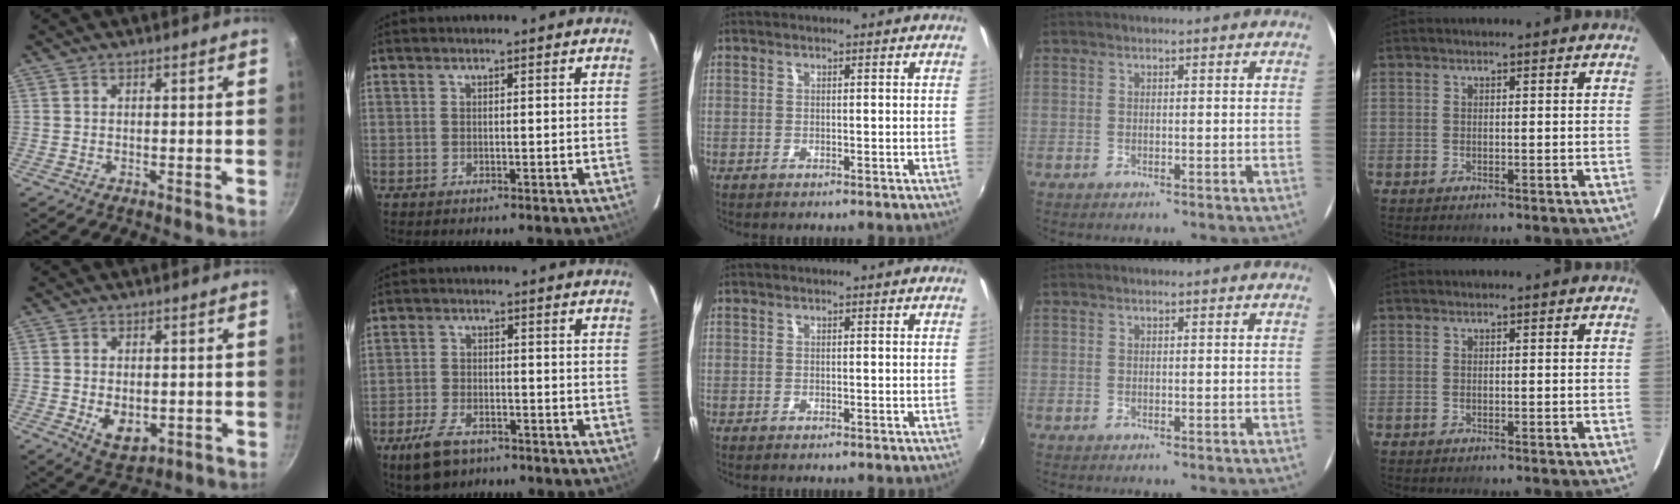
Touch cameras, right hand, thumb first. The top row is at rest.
{"thumb": {"total": 6.5, "force": [-0.8, 4.3, 4.8], "torque": [-0.067, -0.013, 0.002]}, "index": {"total": 7.9, "force": [-5.3, 4.1, 4.2], "torque": [-0.112, -0.008, -0.095]}}